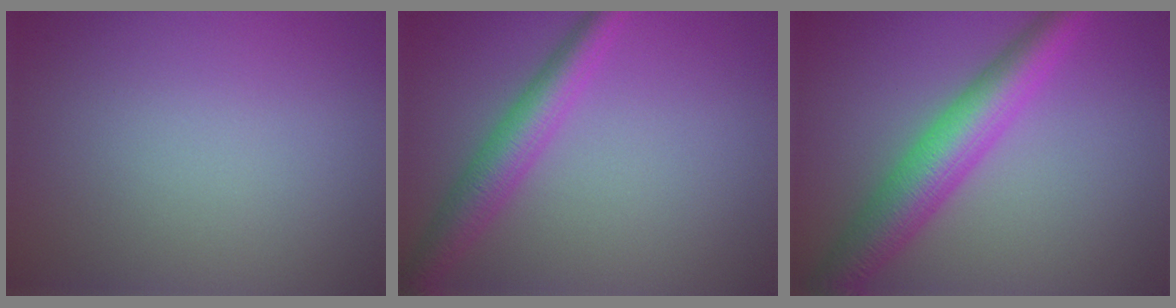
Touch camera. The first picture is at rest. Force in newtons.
{"total": 3.9, "press": 3.9, "slide": 0.0}
{"total": 6.3, "press": 6.3, "slide": 0.1}